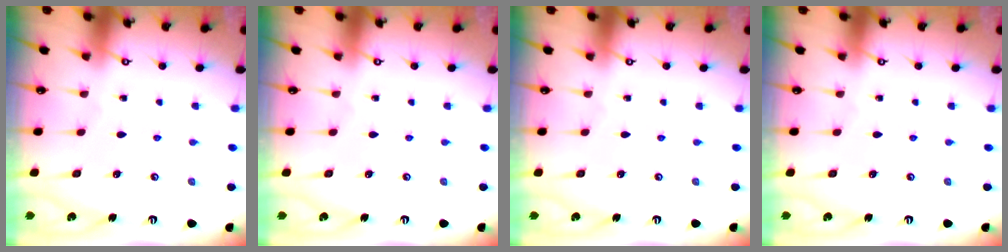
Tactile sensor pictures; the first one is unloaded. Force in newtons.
{"total": 0.0}
{"total": 0.0}
{"total": 0.0}